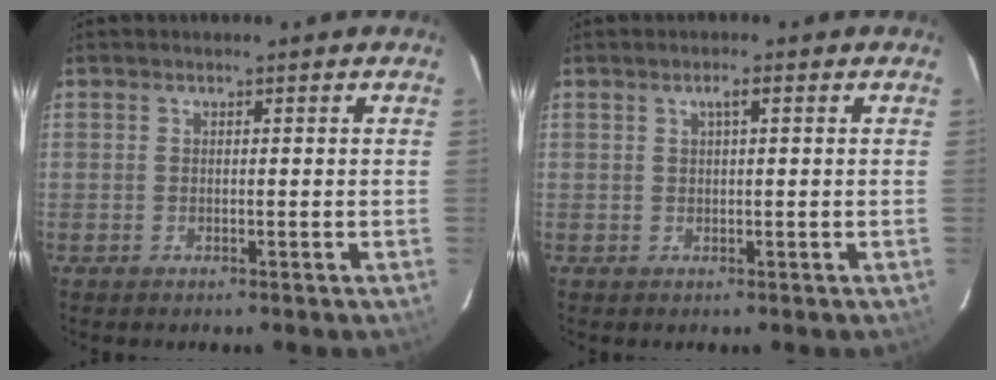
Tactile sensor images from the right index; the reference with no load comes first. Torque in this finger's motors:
{"motor_torque": [0.24, 0.01, 0.12, 0.03]}